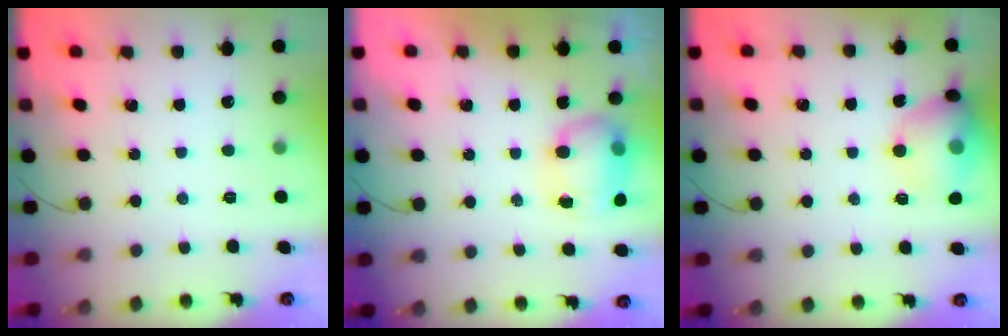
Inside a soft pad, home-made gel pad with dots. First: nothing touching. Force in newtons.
{"total": 11.1, "press": 9.7, "slide": 5.3}
{"total": 16.2, "press": 14.7, "slide": 6.6}